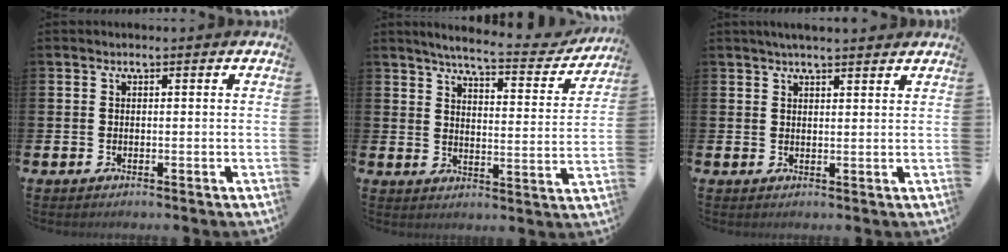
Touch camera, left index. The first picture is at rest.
{"total": 5.8, "force": [5.4, 0.5, 2.1], "torque": [-0.048, -0.043, 0.085]}
{"total": 2.9, "force": [2.8, 0.2, 0.9], "torque": [-0.020, -0.007, 0.050]}